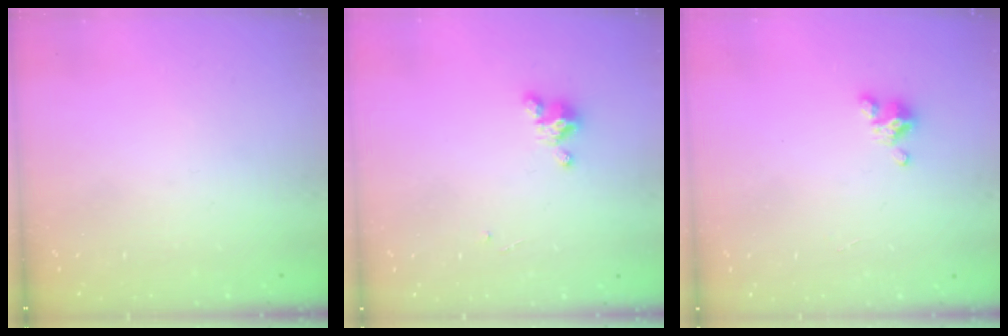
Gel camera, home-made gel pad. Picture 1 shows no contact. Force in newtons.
{"total": 2.7, "press": 2.7, "slide": 0.3}
{"total": 3.4, "press": 3.4, "slide": 0.2}